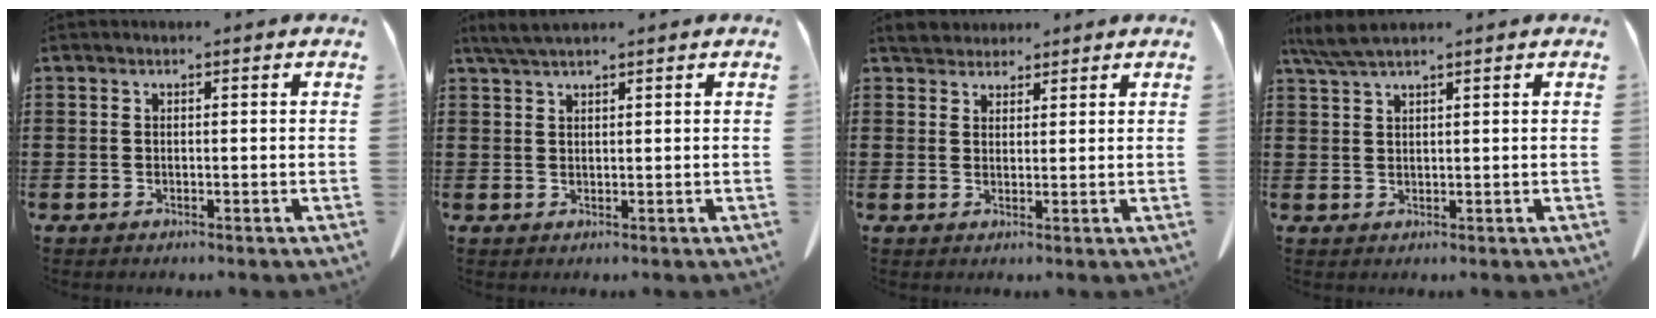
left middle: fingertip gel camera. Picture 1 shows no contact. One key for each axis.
{"total": 2.8, "fx": 2.2, "fy": 0.3, "fz": 1.7, "tx": -0.038, "ty": -0.002, "tz": 0.043}
{"total": 3.2, "fx": 3.0, "fy": 1.1, "fz": 0.2, "tx": -0.015, "ty": -0.003, "tz": 0.061}
{"total": 3.5, "fx": 2.8, "fy": 0.2, "fz": 2.1, "tx": -0.049, "ty": -0.002, "tz": 0.054}